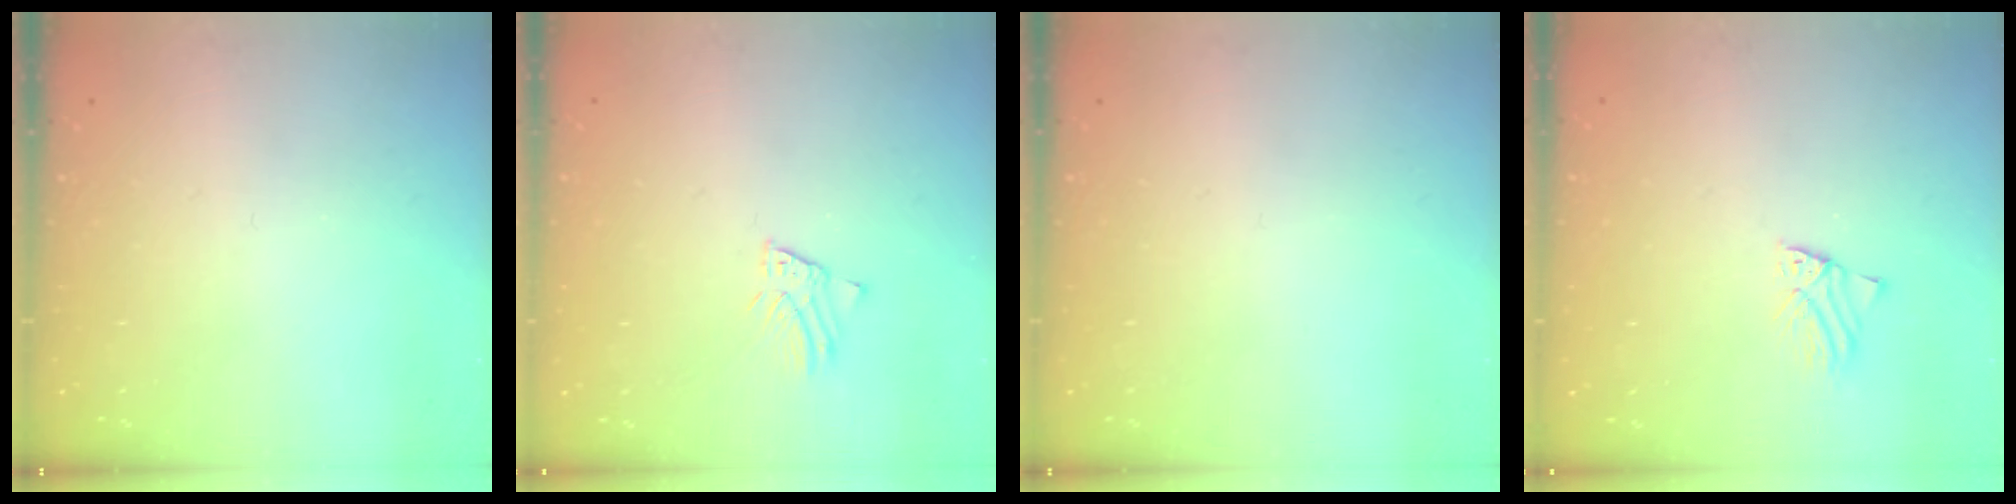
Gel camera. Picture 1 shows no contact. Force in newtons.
{"total": 2.1, "press": 2.1, "slide": 0.1}
{"total": 0.0}
{"total": 1.2, "press": 1.2, "slide": 0.1}